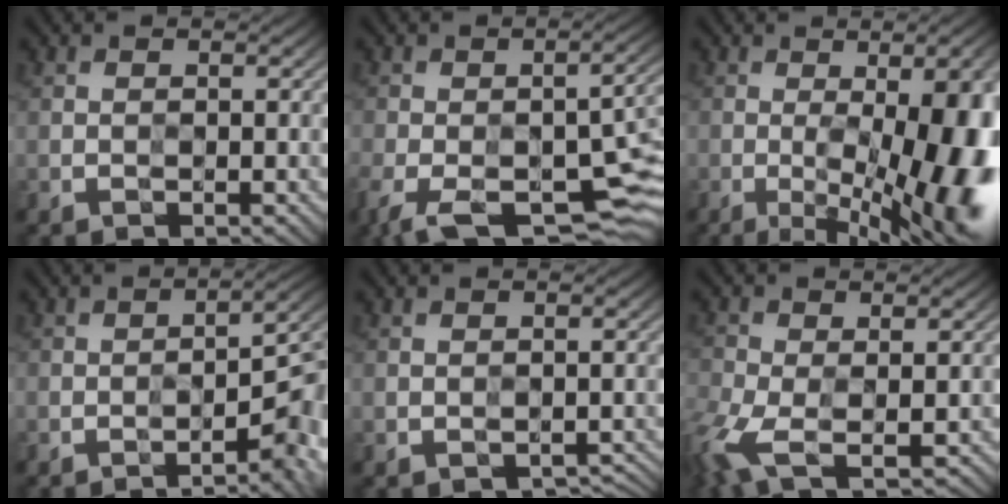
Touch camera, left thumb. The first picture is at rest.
{"total": 13.2, "force": [-6.1, 5.7, 10.2], "torque": [-0.166, -0.039, -0.092]}
{"total": 17.5, "force": [-2.5, 5.8, 16.4], "torque": [-0.190, -0.011, -0.029]}
{"total": 6.2, "force": [-2.6, 1.5, 5.4], "torque": [-0.074, 0.004, -0.033]}
{"total": 2.1, "force": [-1.4, 1.2, 1.1], "torque": [-0.016, -0.008, -0.011]}
{"total": 7.3, "force": [-3.8, 2.8, 5.6], "torque": [-0.131, -0.023, -0.072]}